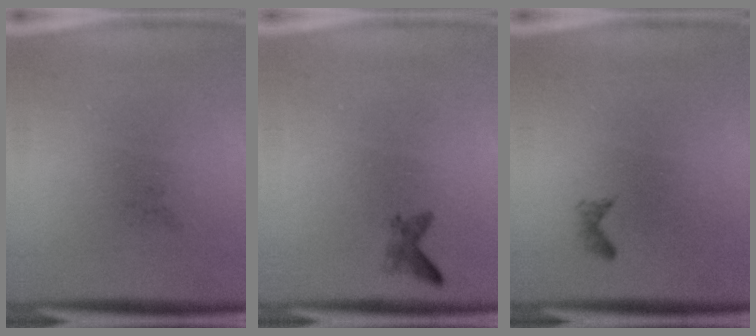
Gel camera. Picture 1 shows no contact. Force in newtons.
{"total": 1.1}
{"total": 0.6}